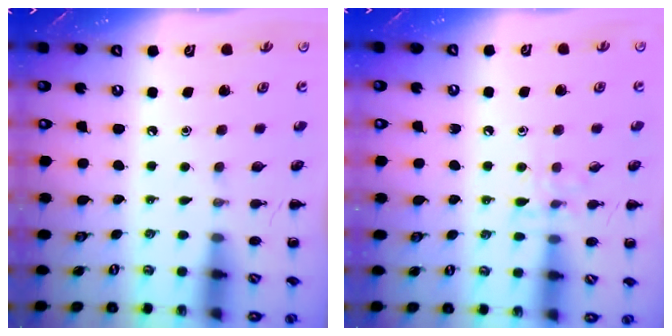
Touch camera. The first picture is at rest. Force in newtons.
{"total": 6.6, "press": 6.5, "slide": 1.0}